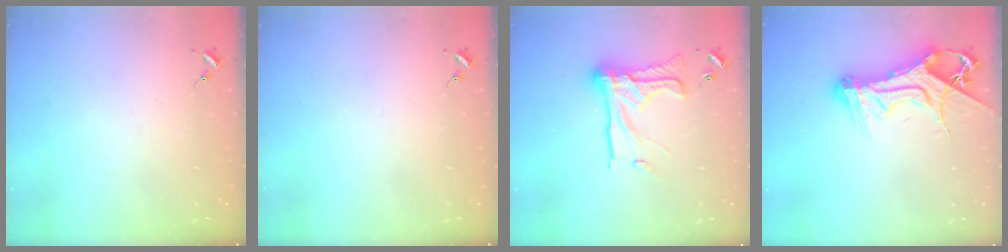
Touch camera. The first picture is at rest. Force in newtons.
{"total": 0.0}
{"total": 19.5, "press": 19.5, "slide": 1.2}
{"total": 16.5, "press": 16.4, "slide": 1.8}